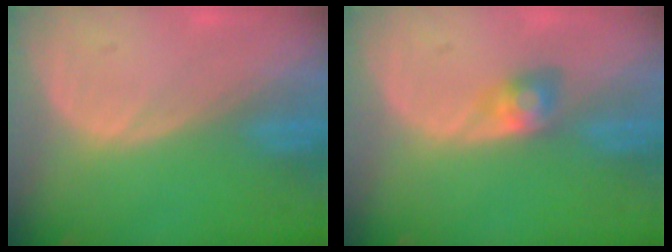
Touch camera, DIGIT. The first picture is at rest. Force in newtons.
{"total": 2.7, "press": 2.7, "slide": 0.0}